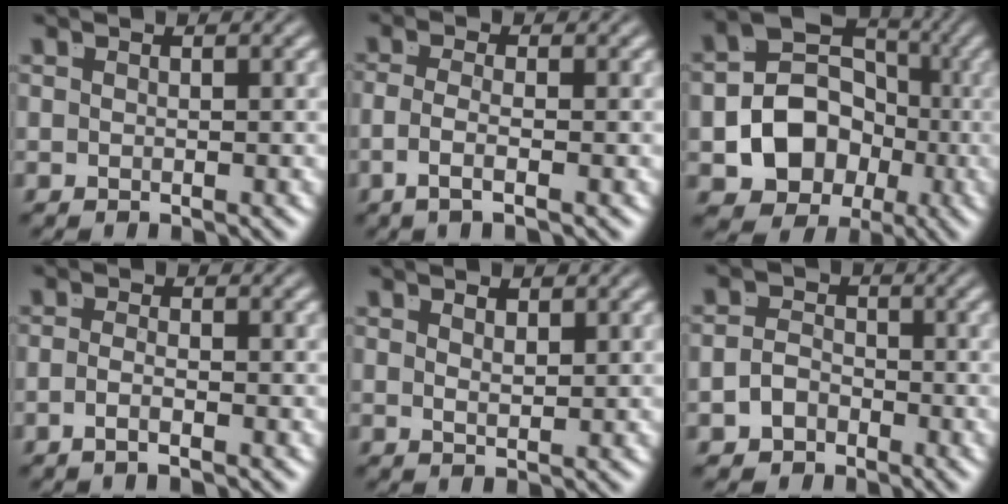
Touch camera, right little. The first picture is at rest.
{"total": 2.6, "force": [-1.2, 0.1, 2.3], "torque": [-0.052, -0.017, -0.014]}
{"total": 13.0, "force": [-1.3, 11.2, 6.4], "torque": [-0.153, -0.060, -0.009]}
{"total": 1.9, "force": [-1.4, -0.5, 1.2], "torque": [-0.024, -0.009, -0.022]}
{"total": 1.3, "force": [0.8, -0.8, 0.6], "torque": [-0.007, -0.011, 0.025]}
{"total": 4.3, "force": [-2.1, 3.7, 0.7], "torque": [-0.017, -0.021, -0.035]}